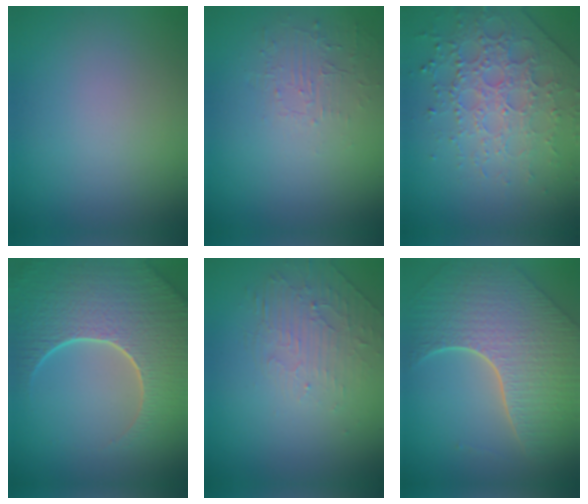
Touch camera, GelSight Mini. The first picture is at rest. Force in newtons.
{"total": 1.6, "press": 0.3, "slide": 1.6}
{"total": 4.3, "press": 4.3, "slide": 0.9}
{"total": 9.4, "press": 6.7, "slide": 6.6}
{"total": 2.1, "press": 1.2, "slide": 1.7}
{"total": 8.3, "press": 5.9, "slide": 5.7}